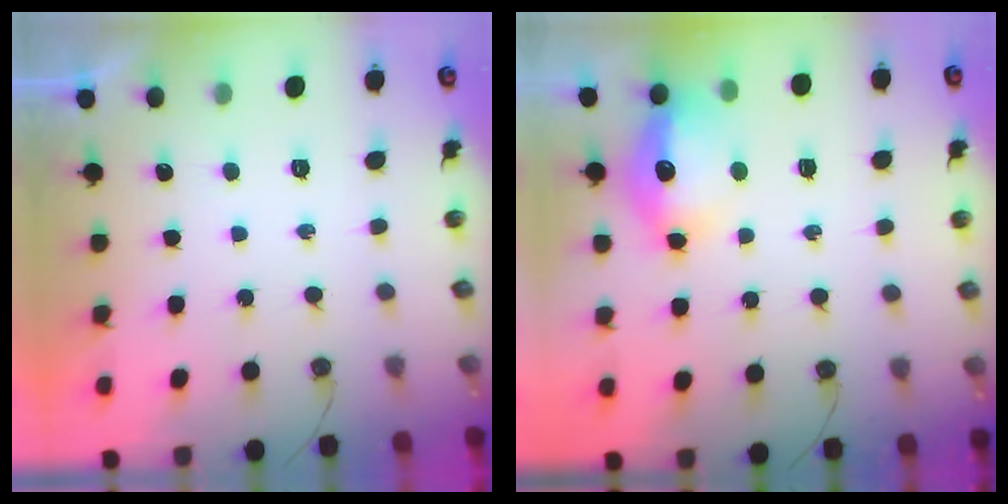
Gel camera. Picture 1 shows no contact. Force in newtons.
{"total": 12.9, "press": 12.8, "slide": 1.4}